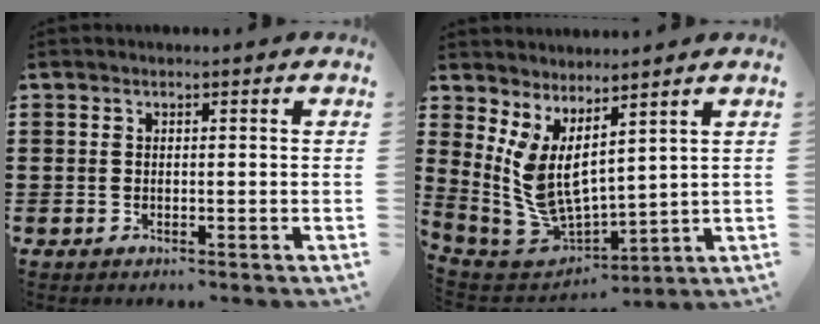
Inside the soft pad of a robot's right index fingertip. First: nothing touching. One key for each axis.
{"total": 6.2, "fx": 2.2, "fy": 3.0, "fz": 5.0, "tx": -0.134, "ty": -0.038, "tz": 0.040}